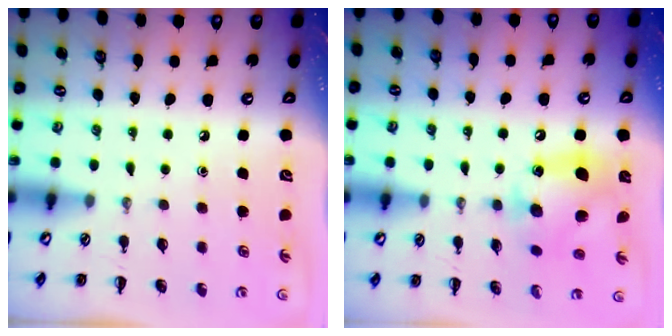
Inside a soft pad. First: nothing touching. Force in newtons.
{"total": 12.7, "press": 12.6, "slide": 1.8}